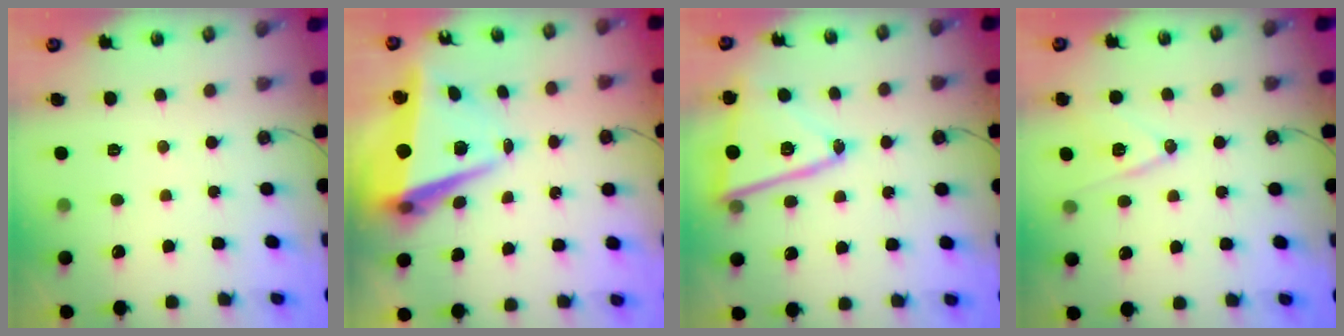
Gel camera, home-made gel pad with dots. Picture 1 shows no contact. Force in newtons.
{"total": 8.2, "press": 8.1, "slide": 1.4}
{"total": 16.1, "press": 16.1, "slide": 1.2}
{"total": 10.7, "press": 9.9, "slide": 3.9}